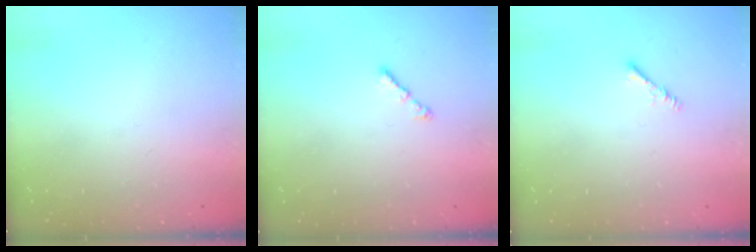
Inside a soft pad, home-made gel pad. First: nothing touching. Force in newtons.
{"total": 1.6, "press": 1.5, "slide": 0.5}
{"total": 1.9, "press": 1.9, "slide": 0.4}